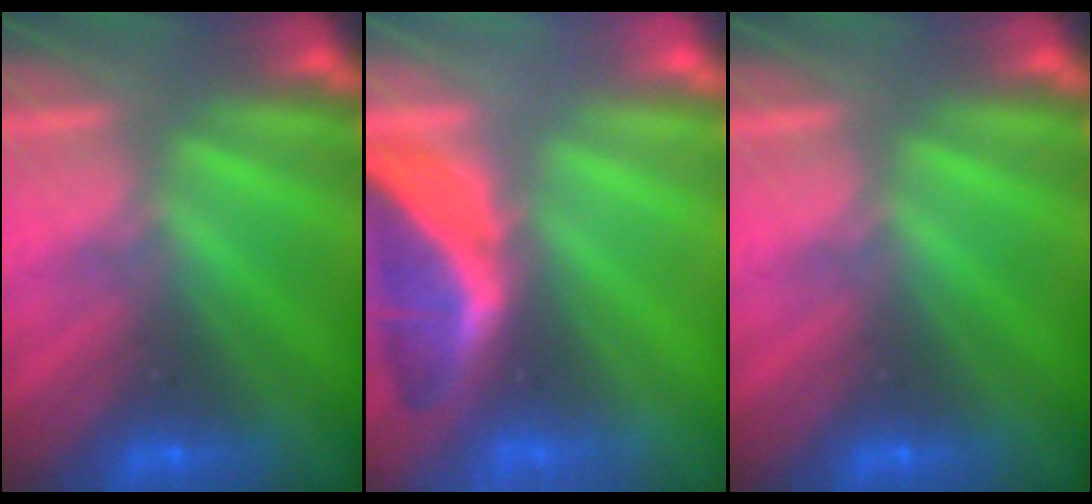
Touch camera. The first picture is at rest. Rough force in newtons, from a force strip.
{"total": 1.8}
{"total": 0.0}